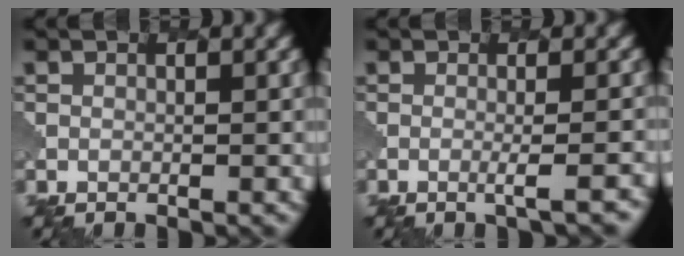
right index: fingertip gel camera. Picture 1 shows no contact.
{"total": 2.1, "force": [-0.5, 0.4, 2.0], "torque": [-0.018, 0.008, -0.018]}